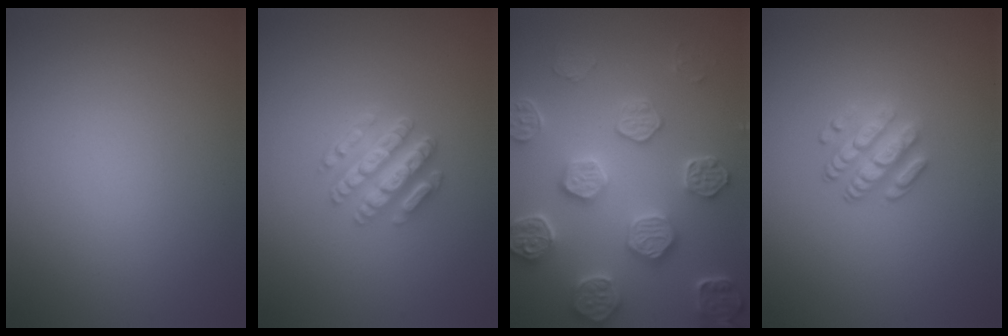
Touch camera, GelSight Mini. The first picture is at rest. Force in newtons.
{"total": 4.5, "press": 3.5, "slide": 2.8}
{"total": 6.2, "press": 5.6, "slide": 2.6}
{"total": 3.4, "press": 2.4, "slide": 2.4}